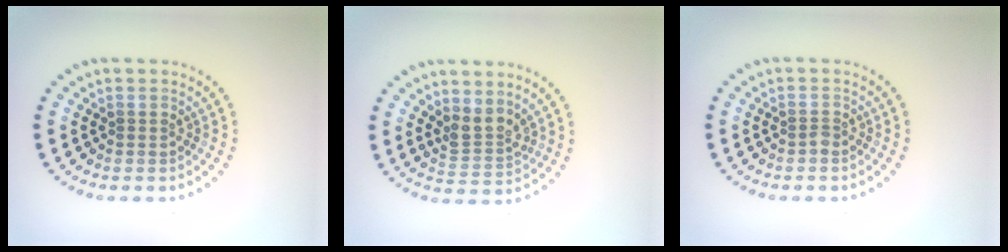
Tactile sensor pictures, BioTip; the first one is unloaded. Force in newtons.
{"total": 2.5, "press": 1.9, "slide": 1.7}
{"total": 0.6, "press": 0.5, "slide": 0.4}